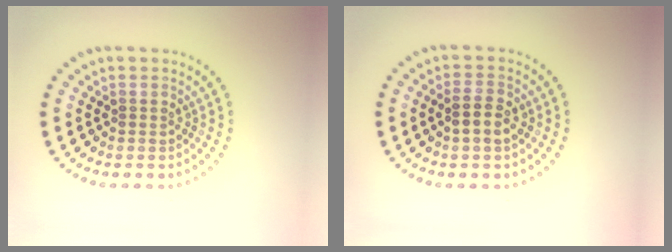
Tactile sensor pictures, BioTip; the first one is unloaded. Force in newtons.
{"total": 2.5, "press": 2.5, "slide": 0.4}